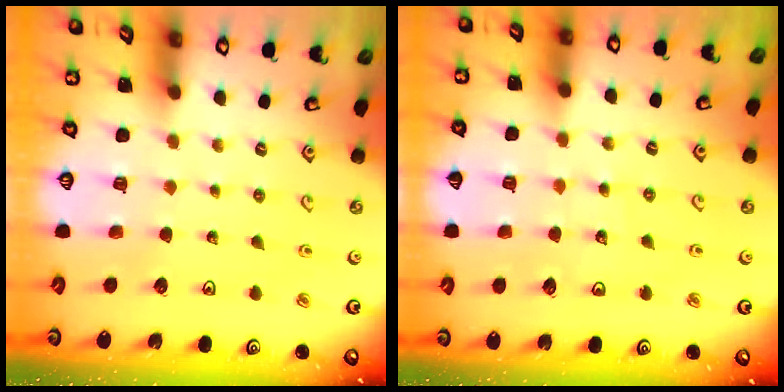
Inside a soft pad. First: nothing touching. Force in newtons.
{"total": 7.0, "press": 6.7, "slide": 2.0}